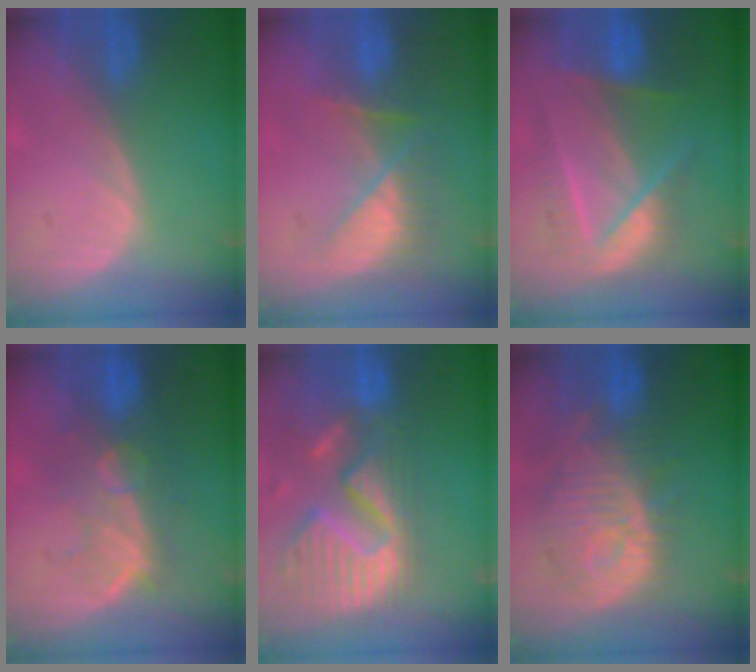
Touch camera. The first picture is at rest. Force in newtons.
{"total": 8.2, "press": 7.0, "slide": 4.3}
{"total": 8.2, "press": 7.8, "slide": 2.5}
{"total": 9.6, "press": 8.7, "slide": 4.0}
{"total": 14.1, "press": 11.7, "slide": 7.8}
{"total": 12.6, "press": 11.2, "slide": 5.7}